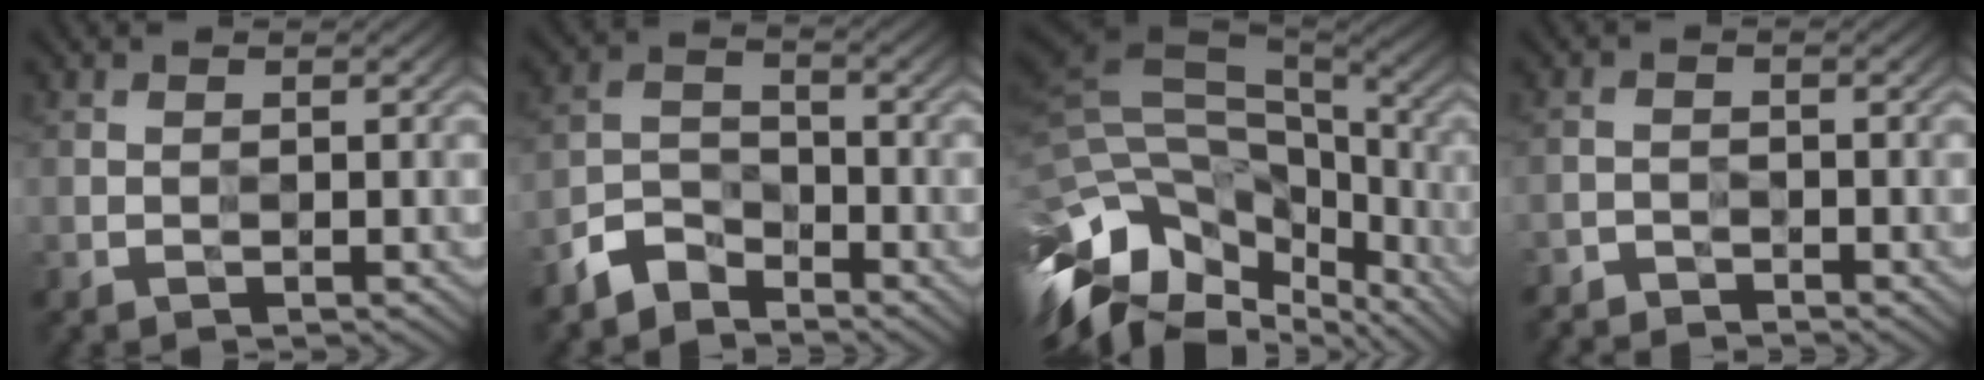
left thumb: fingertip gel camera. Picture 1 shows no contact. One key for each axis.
{"total": 5.1, "fx": -4.2, "fy": 2.3, "fz": 1.6, "tx": -0.034, "ty": -0.003, "tz": -0.102}
{"total": 15.0, "fx": -5.6, "fy": 8.4, "fz": 11.1, "tx": -0.249, "ty": -0.011, "tz": -0.078}
{"total": 2.8, "fx": -2.7, "fy": 0.4, "fz": 0.2, "tx": -0.003, "ty": -0.006, "tz": -0.059}